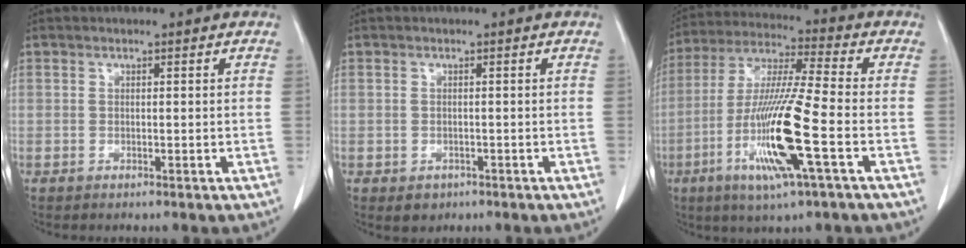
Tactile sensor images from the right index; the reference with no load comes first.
{"total": 2.0, "force": [-1.0, 1.6, 0.5], "torque": [-0.003, 0.003, -0.007]}
{"total": 15.8, "force": [-5.2, 0.1, 14.9], "torque": [-0.306, -0.019, -0.100]}